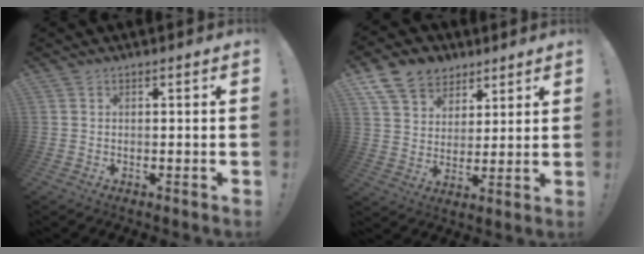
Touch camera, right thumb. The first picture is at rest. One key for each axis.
{"total": 11.8, "fx": 7.4, "fy": 8.5, "fz": 3.5, "tx": -0.058, "ty": -0.047, "tz": 0.148}